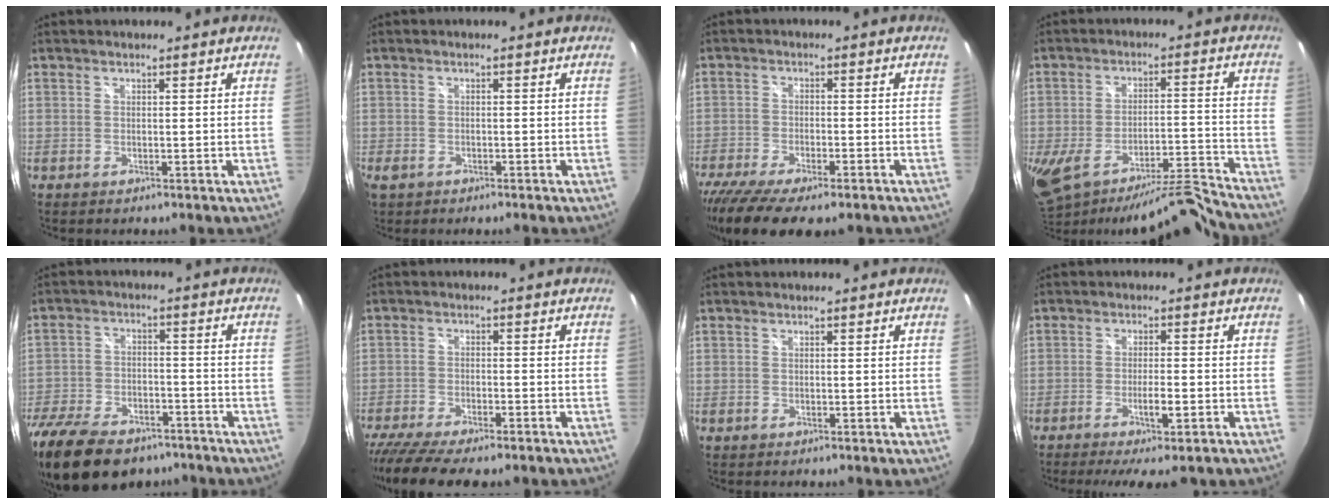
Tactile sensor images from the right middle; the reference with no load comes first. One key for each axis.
{"total": 2.6, "fx": -1.6, "fy": 1.6, "fz": 1.3, "tx": -0.030, "ty": -0.007, "tz": -0.028}
{"total": 14.4, "fx": -11.0, "fy": 3.8, "fz": 8.6, "tx": -0.184, "ty": -0.059, "tz": -0.176}
{"total": 15.5, "fx": -13.5, "fy": 2.2, "fz": 7.4, "tx": -0.143, "ty": -0.024, "tz": -0.210}
{"total": 22.6, "fx": -16.4, "fy": 11.2, "fz": 10.8, "tx": -0.256, "ty": -0.018, "tz": -0.260}
{"total": 13.3, "fx": -10.9, "fy": 2.7, "fz": 7.1, "tx": -0.155, "ty": -0.047, "tz": -0.176}
{"total": 0.0}
{"total": 7.1, "fx": -4.5, "fy": 1.0, "fz": 5.4, "tx": -0.112, "ty": -0.019, "tz": -0.070}